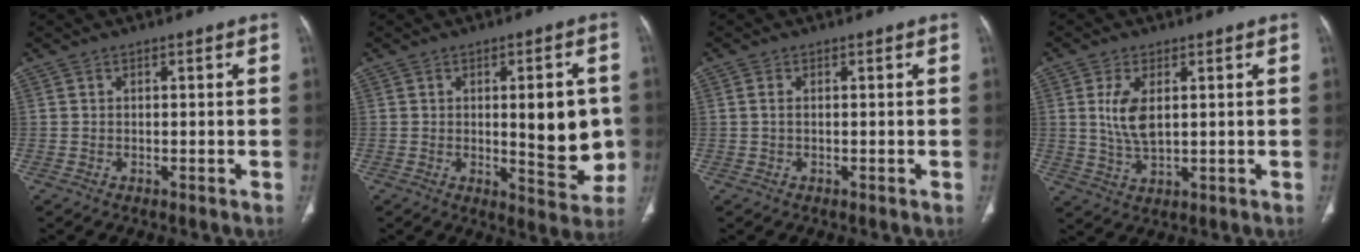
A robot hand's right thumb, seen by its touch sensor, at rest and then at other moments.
{"total": 12.0, "force": [0.2, 4.7, 11.0], "torque": [-0.110, -0.016, 0.013]}
{"total": 1.0, "force": [0.2, 0.4, 0.9], "torque": [-0.025, 0.003, 0.004]}
{"total": 6.5, "force": [1.4, 3.0, 5.6], "torque": [-0.115, -0.011, 0.035]}